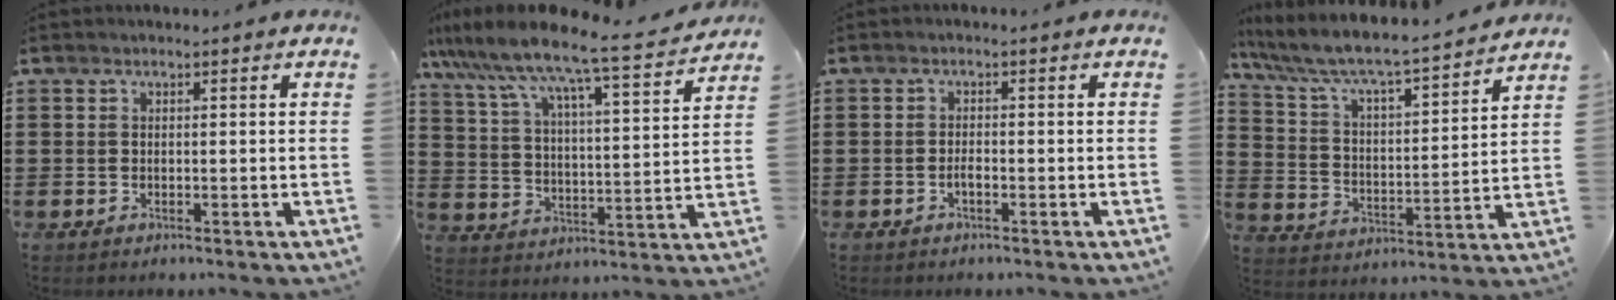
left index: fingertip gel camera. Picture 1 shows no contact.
{"total": 7.8, "force": [6.9, -0.5, 3.5], "torque": [-0.100, -0.058, 0.108]}
{"total": 1.4, "force": [-0.7, 0.3, 1.1], "torque": [-0.025, -0.002, -0.011]}
{"total": 6.1, "force": [5.4, 0.3, 2.8], "torque": [-0.080, -0.045, 0.081]}